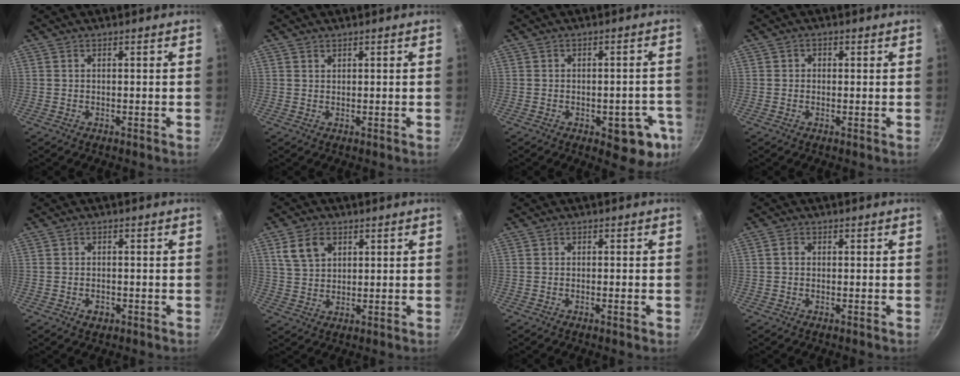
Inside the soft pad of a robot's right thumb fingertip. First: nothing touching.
{"total": 0.8, "force": [0.6, 0.5, 0.2], "torque": [-0.002, -0.001, 0.011]}
{"total": 10.5, "force": [-3.9, 5.3, 8.1], "torque": [-0.041, 0.015, -0.046]}
{"total": 1.3, "force": [0.2, 1.2, 0.5], "torque": [-0.002, 0.000, -0.001]}
{"total": 2.3, "force": [-1.0, 1.7, 1.2], "torque": [-0.014, 0.005, -0.014]}
{"total": 6.7, "force": [3.0, 4.8, 3.7], "torque": [-0.053, -0.004, 0.060]}
{"total": 1.2, "force": [-0.5, 0.2, 1.1], "torque": [-0.021, 0.002, -0.010]}
{"total": 1.0, "force": [0.3, 0.8, 0.5], "torque": [-0.007, 0.001, 0.004]}